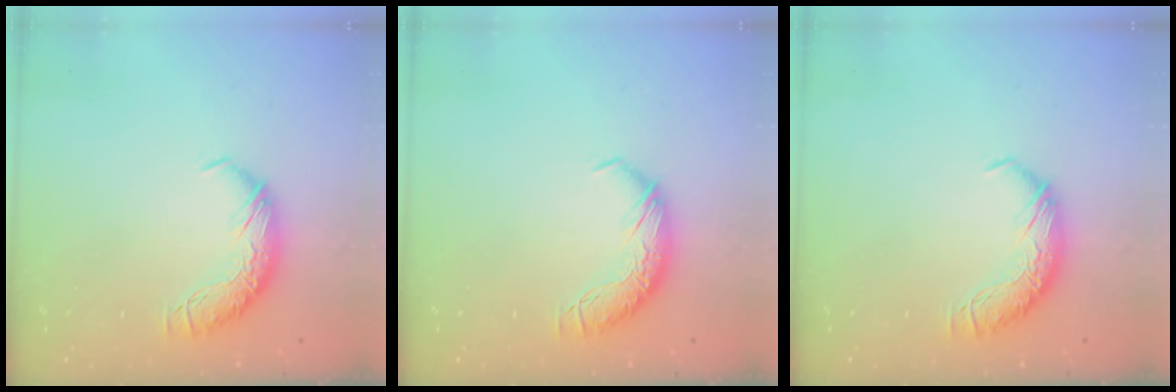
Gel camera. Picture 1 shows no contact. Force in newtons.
{"total": 0.0}
{"total": 0.0}